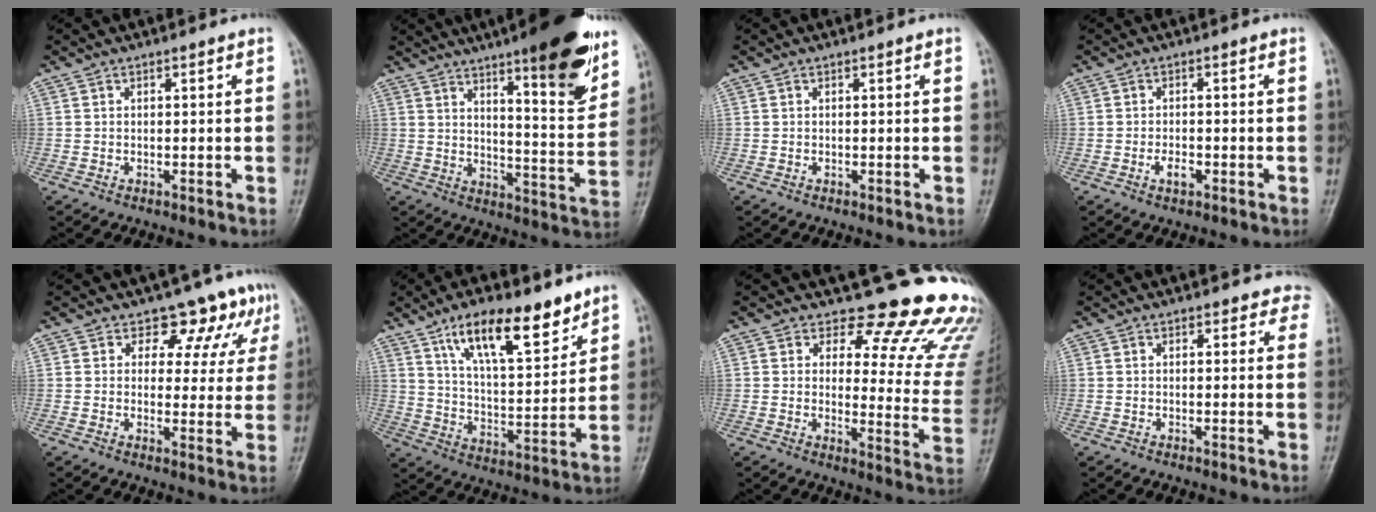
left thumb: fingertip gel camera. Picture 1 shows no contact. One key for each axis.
{"total": 18.3, "fx": 11.3, "fy": 3.5, "fz": 13.9, "tx": -0.163, "ty": -0.064, "tz": 0.166}
{"total": 0.0}
{"total": 2.4, "fx": -1.0, "fy": 1.3, "fz": 1.7, "tx": -0.030, "ty": 0.005, "tz": -0.017}
{"total": 8.7, "fx": 6.1, "fy": 5.5, "fz": 2.9, "tx": 0.010, "ty": -0.029, "tz": 0.059}
{"total": 16.2, "fx": 10.5, "fy": 5.5, "fz": 11.1, "tx": -0.151, "ty": -0.054, "tz": 0.184}
{"total": 18.5, "fx": 14.9, "fy": 7.4, "fz": 8.0, "tx": -0.038, "ty": -0.120, "tz": 0.157}
{"total": 4.1, "fx": 3.5, "fy": 2.1, "fz": 0.5, "tx": 0.036, "ty": -0.012, "tz": 0.017}